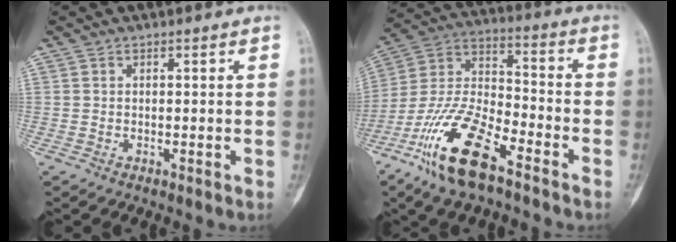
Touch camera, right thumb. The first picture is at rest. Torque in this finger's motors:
{"motor_torque": [0.37, 0.37, 1.54, -1.23, 0.16]}